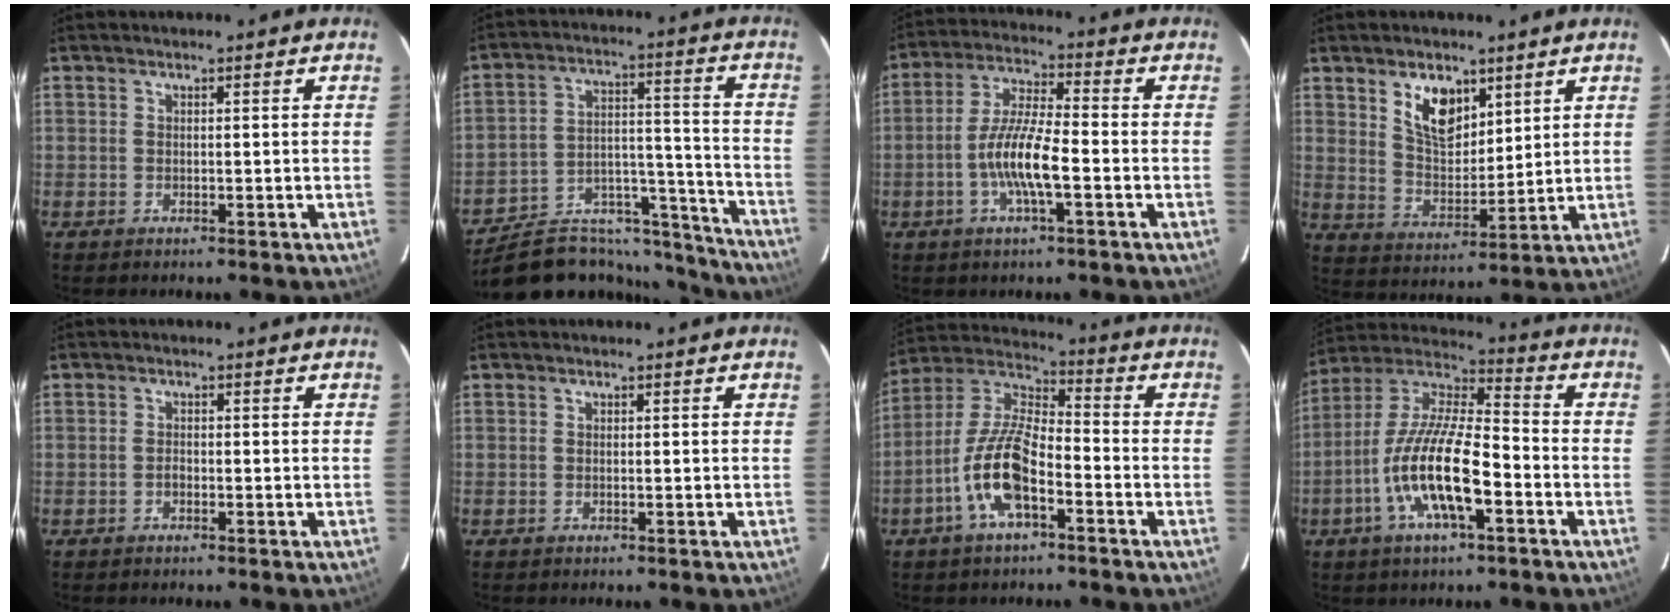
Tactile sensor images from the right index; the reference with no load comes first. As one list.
[{"total": 24.9, "force": [-22.0, 8.5, 8.0], "torque": [-0.128, 0.042, -0.302]}, {"total": 9.6, "force": [-3.1, 1.6, 9.0], "torque": [-0.181, 0.003, -0.060]}, {"total": 9.1, "force": [5.1, 5.1, 5.7], "torque": [-0.094, 0.005, 0.103]}, {"total": 1.1, "force": [-0.5, 0.8, 0.5], "torque": [-0.010, 0.003, -0.010]}, {"total": 0.0}, {"total": 12.8, "force": [-5.6, 4.5, 10.6], "torque": [-0.226, 0.003, -0.110]}, {"total": 16.5, "force": [-6.0, 4.6, 14.6], "torque": [-0.292, -0.008, -0.119]}]